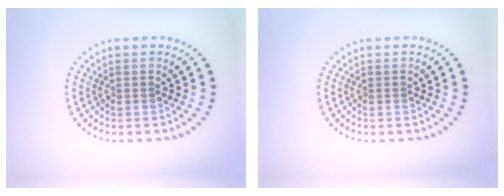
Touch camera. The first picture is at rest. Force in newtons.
{"total": 0.0}